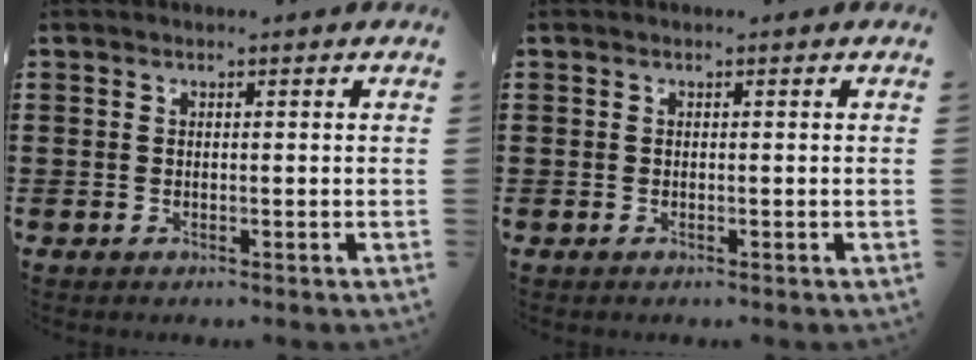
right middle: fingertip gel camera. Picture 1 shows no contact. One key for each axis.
{"total": 0.0}